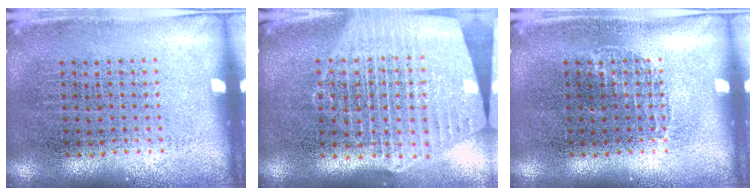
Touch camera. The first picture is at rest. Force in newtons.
{"total": 2.8, "press": 2.3, "slide": 1.5}
{"total": 0.5, "press": 0.5, "slide": 0.1}